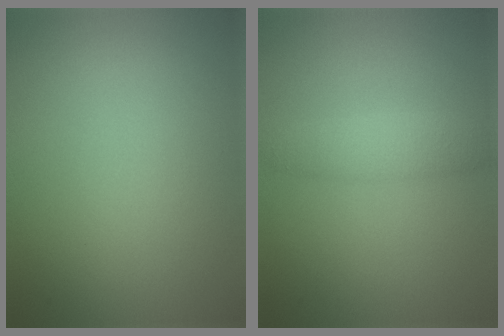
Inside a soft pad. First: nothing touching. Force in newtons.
{"total": 2.4, "press": 2.4, "slide": 0.1}